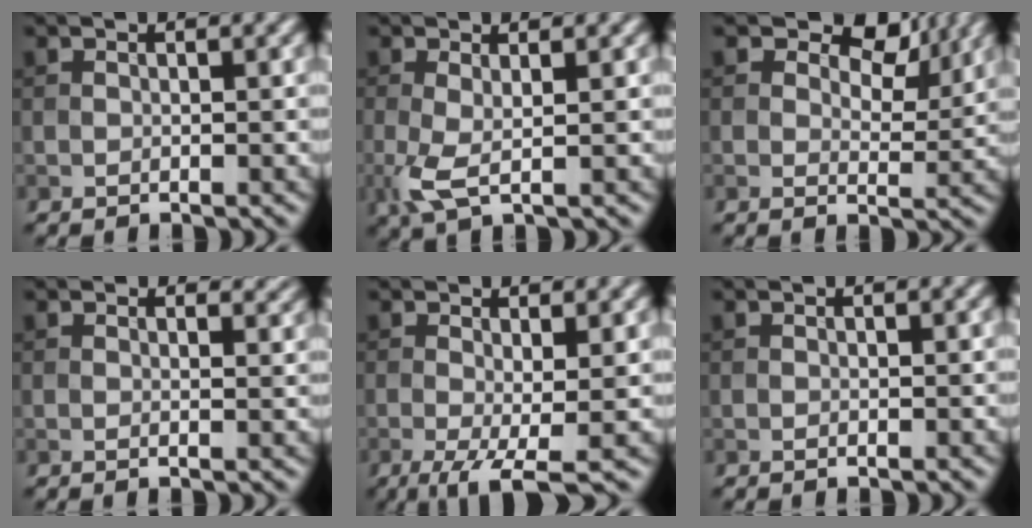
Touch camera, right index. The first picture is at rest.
{"total": 2.7, "force": [-0.2, 0.8, 2.6], "torque": [-0.066, -0.009, -0.006]}
{"total": 5.7, "force": [3.4, 3.1, 3.3], "torque": [-0.038, -0.006, 0.040]}
{"total": 1.3, "force": [0.9, 0.4, 0.8], "torque": [-0.014, -0.007, 0.005]}
{"total": 4.7, "force": [-1.6, 1.0, 4.3], "torque": [-0.081, -0.008, -0.028]}
{"total": 0.0}